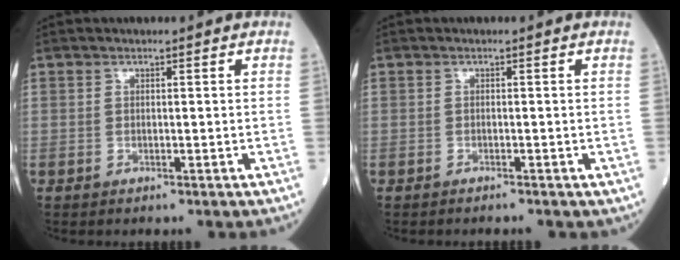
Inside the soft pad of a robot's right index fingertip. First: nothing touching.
{"total": 0.8, "force": [-0.8, 0.2, 0.2], "torque": [-0.005, -0.001, -0.011]}